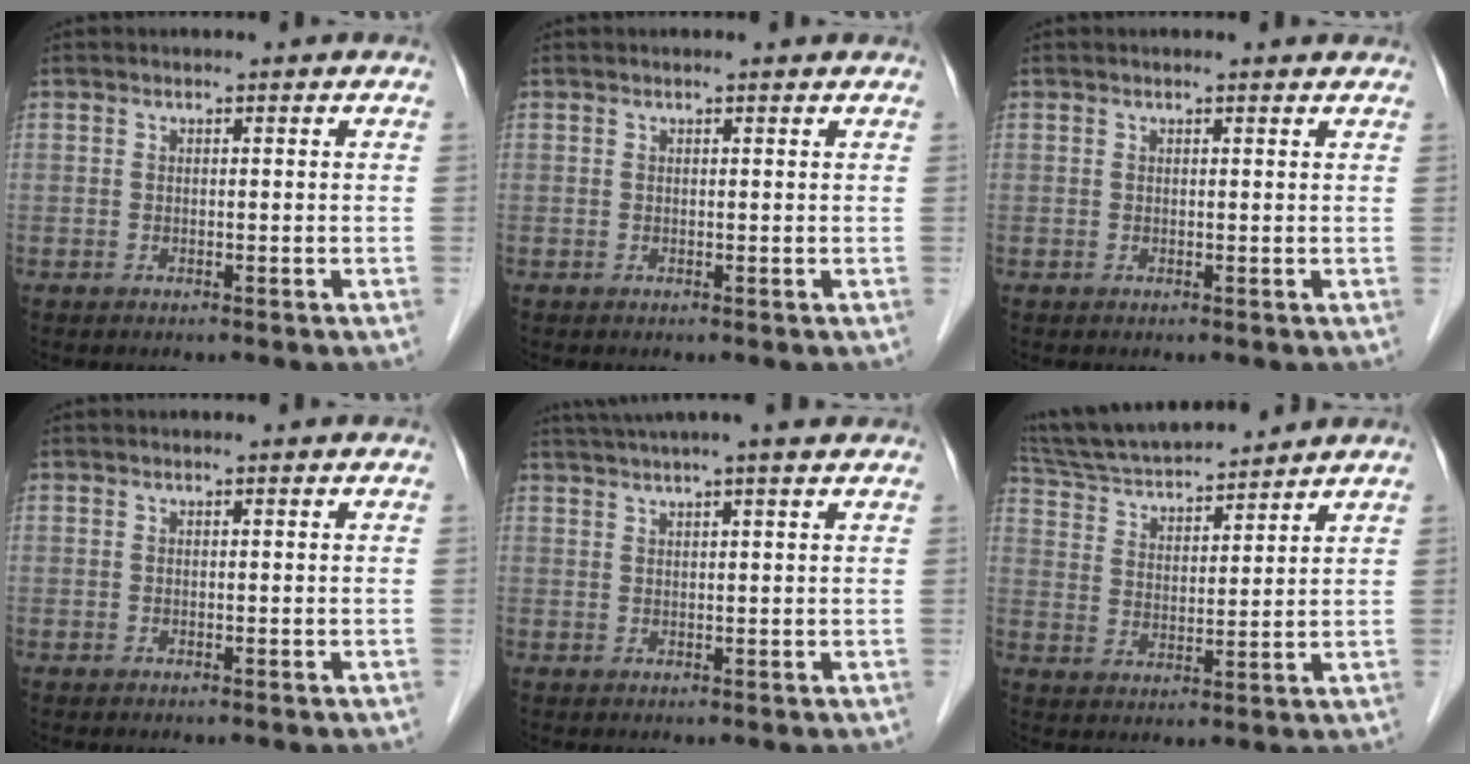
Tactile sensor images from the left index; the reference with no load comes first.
{"total": 0.8, "force": [0.7, 0.0, 0.3], "torque": [-0.013, 0.002, 0.009]}
{"total": 1.7, "force": [1.6, 0.2, 0.5], "torque": [-0.013, 0.004, 0.013]}
{"total": 0.0}
{"total": 9.7, "force": [8.2, -0.5, 5.2], "torque": [-0.086, 0.032, 0.105]}
{"total": 15.5, "force": [14.2, 2.0, 5.7], "torque": [-0.106, 0.024, 0.248]}